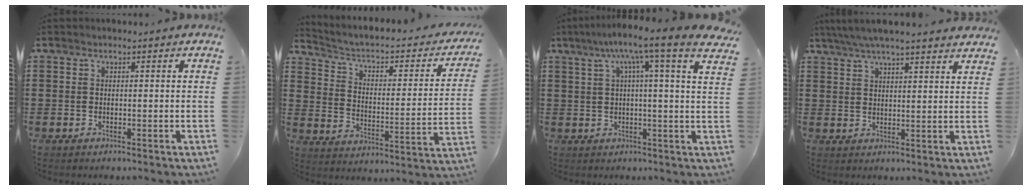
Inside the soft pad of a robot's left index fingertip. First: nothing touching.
{"total": 3.0, "force": [1.7, 1.3, 2.2], "torque": [-0.055, -0.022, 0.017]}
{"total": 8.7, "force": [4.8, -0.3, 7.2], "torque": [-0.137, -0.022, 0.071]}
{"total": 4.9, "force": [4.4, -0.1, 2.1], "torque": [-0.053, -0.012, 0.078]}